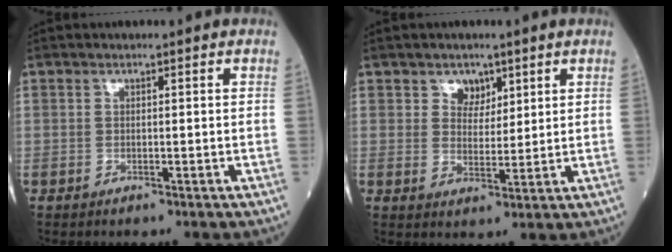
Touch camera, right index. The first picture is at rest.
{"total": 3.6, "force": [2.2, 2.6, 1.2], "torque": [-0.011, 0.000, 0.039]}